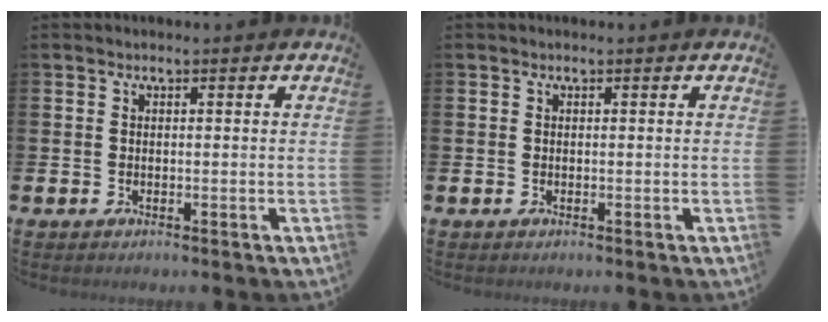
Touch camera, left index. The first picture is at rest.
{"total": 0.0}